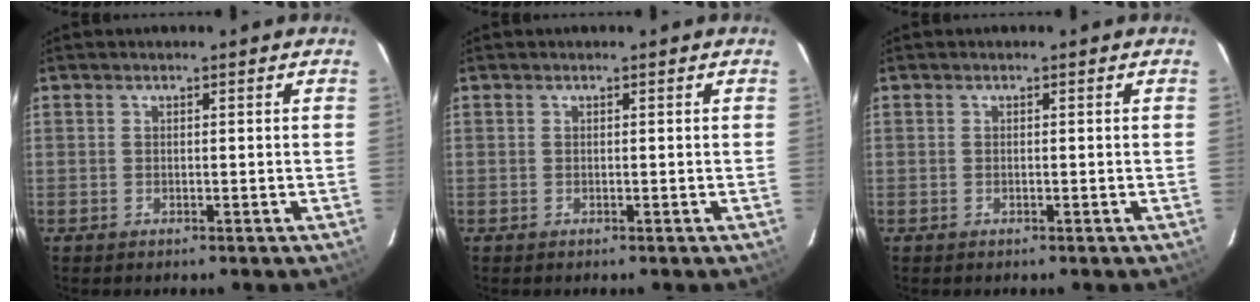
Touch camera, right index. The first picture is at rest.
{"total": 0.0}
{"total": 0.0}